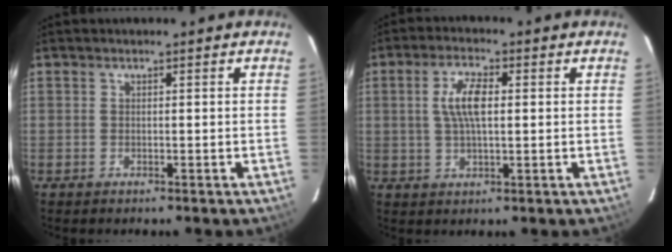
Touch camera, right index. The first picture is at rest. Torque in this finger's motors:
{"motor_torque": [0.72, 0.01, 0.63, 0.14]}